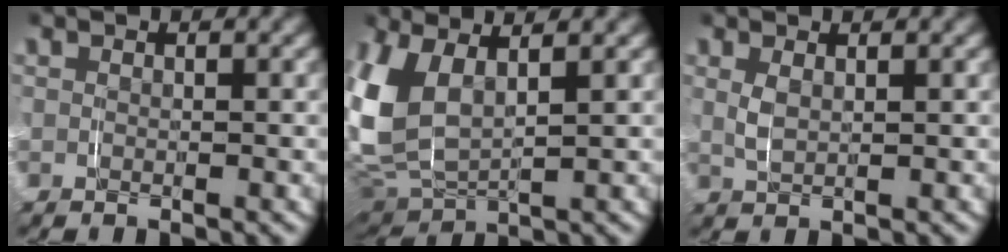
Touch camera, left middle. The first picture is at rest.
{"total": 8.6, "force": [0.8, 6.0, 6.1], "torque": [-0.197, -0.015, 0.017]}
{"total": 1.2, "force": [0.5, 0.4, 1.0], "torque": [-0.031, -0.007, 0.014]}